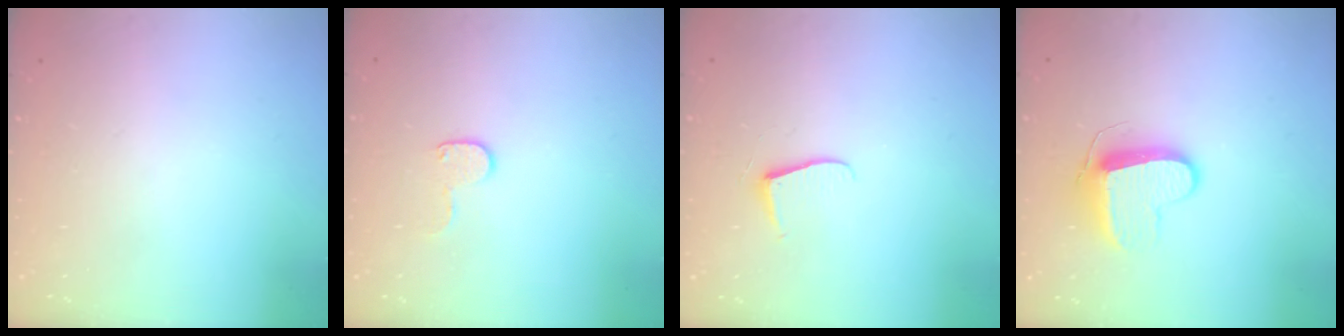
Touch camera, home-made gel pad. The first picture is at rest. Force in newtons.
{"total": 4.5, "press": 4.5, "slide": 0.5}
{"total": 5.5, "press": 5.5, "slide": 0.6}
{"total": 9.9, "press": 9.9, "slide": 0.3}